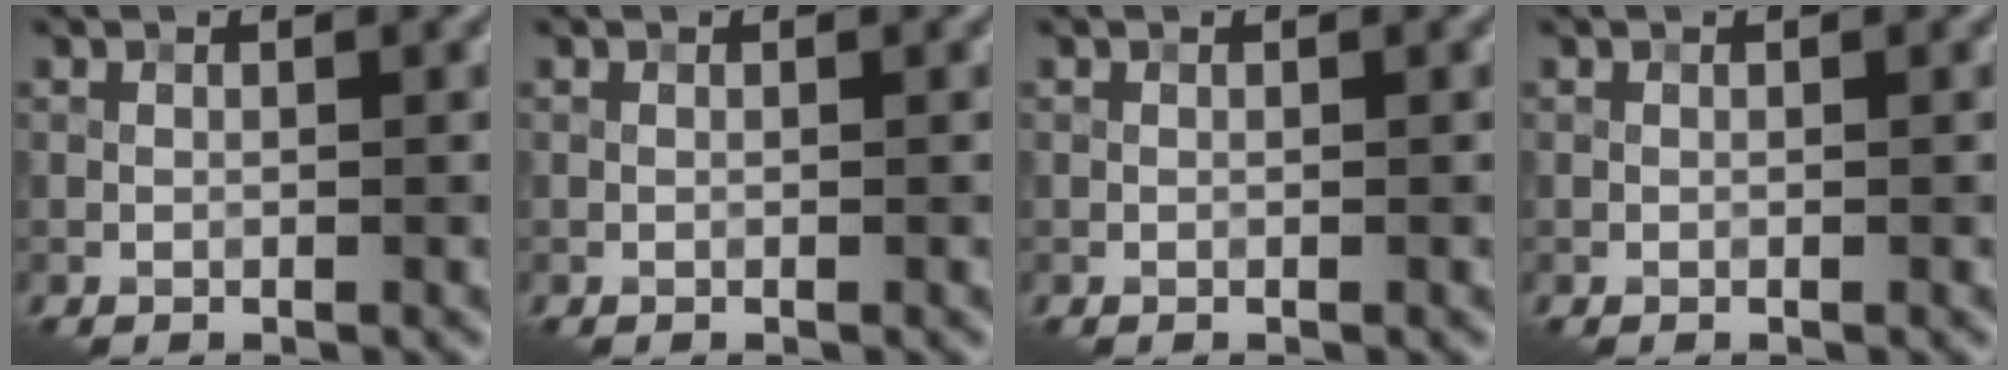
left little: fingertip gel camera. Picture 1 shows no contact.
{"total": 0.0}
{"total": 0.0}
{"total": 0.0}